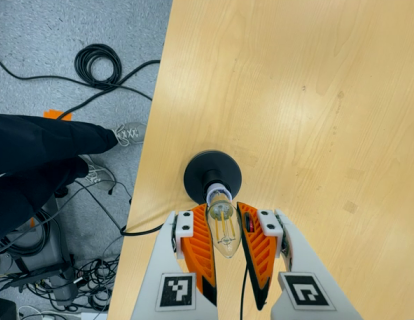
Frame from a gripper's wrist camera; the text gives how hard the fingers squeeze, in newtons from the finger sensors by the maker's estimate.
{"total": 21.2, "left": 23.9, "right": 18.4}